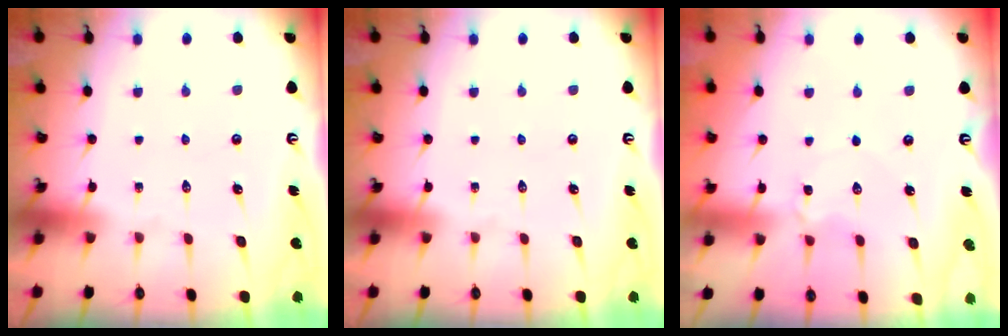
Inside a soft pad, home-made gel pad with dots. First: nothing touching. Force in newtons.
{"total": 0.0}
{"total": 2.1, "press": 2.1, "slide": 0.2}